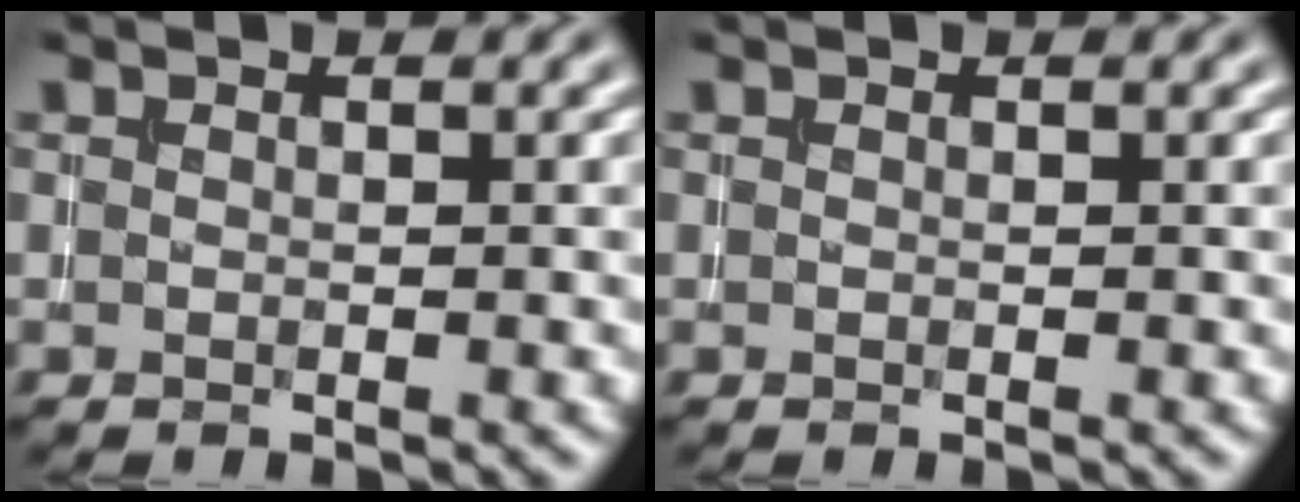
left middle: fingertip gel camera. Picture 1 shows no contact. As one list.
[{"total": 0.0}]